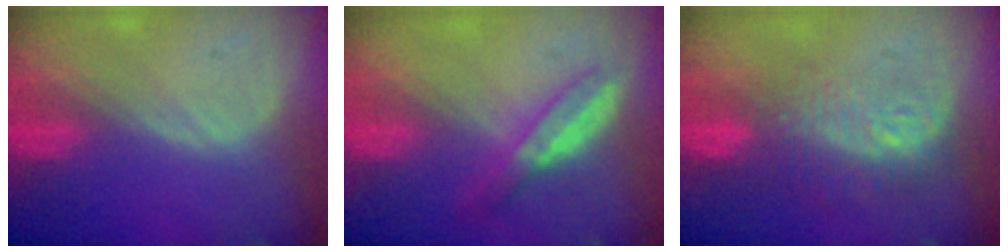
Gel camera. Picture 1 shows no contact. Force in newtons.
{"total": 5.3, "press": 4.6, "slide": 2.6}
{"total": 9.0, "press": 8.7, "slide": 2.4}